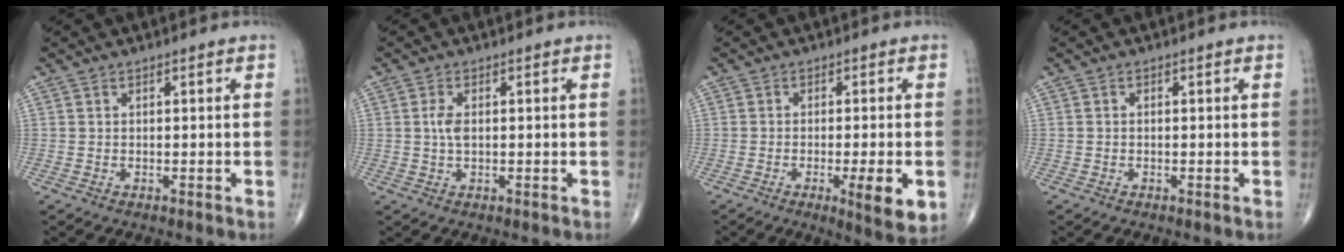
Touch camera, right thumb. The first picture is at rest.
{"total": 2.5, "force": [0.2, 1.2, 2.2], "torque": [-0.048, 0.002, 0.005]}
{"total": 7.5, "force": [-2.3, 1.4, 7.0], "torque": [-0.100, -0.012, -0.032]}
{"total": 0.0}